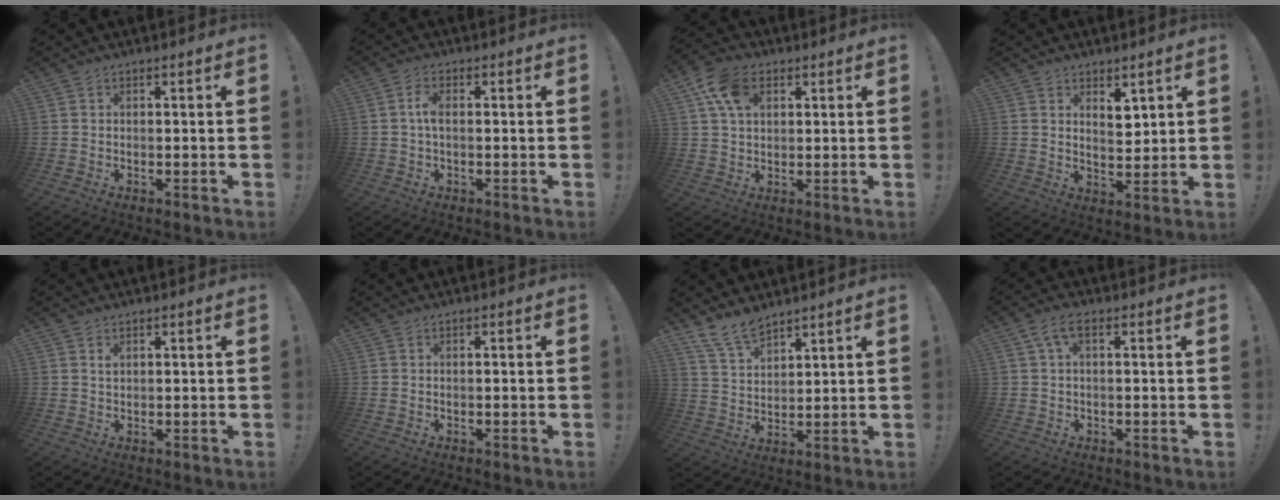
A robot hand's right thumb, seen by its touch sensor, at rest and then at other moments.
{"total": 3.7, "force": [0.1, 1.7, 3.3], "torque": [-0.062, 0.003, -0.001]}
{"total": 10.9, "force": [4.4, 7.0, 7.0], "torque": [-0.123, -0.001, 0.085]}
{"total": 6.1, "force": [4.2, 3.3, 2.9], "torque": [-0.025, -0.031, 0.072]}
{"total": 0.9, "force": [0.7, 0.5, 0.4], "torque": [0.007, -0.008, 0.010]}
{"total": 0.0}
{"total": 9.1, "force": [7.8, 3.4, 3.3], "torque": [-0.064, -0.051, 0.151]}
{"total": 4.4, "force": [1.0, 1.6, 4.0], "torque": [-0.086, 0.003, 0.018]}